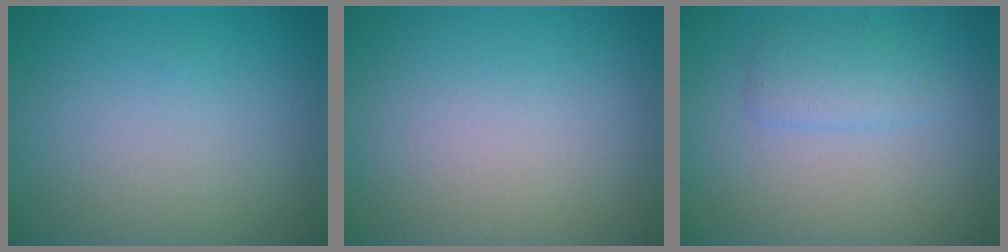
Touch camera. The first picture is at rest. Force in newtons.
{"total": 0.0}
{"total": 1.9, "press": 1.9, "slide": 0.1}